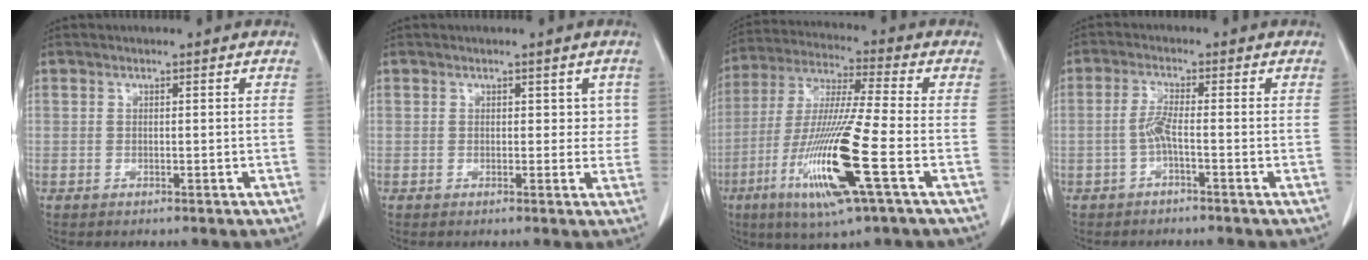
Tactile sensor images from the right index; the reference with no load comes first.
{"total": 2.4, "force": [0.7, 1.7, 1.5], "torque": [-0.003, 0.004, 0.007]}
{"total": 16.8, "force": [-5.9, 0.0, 15.7], "torque": [-0.327, -0.027, -0.113]}
{"total": 2.8, "force": [-1.0, -0.1, 2.6], "torque": [-0.054, 0.003, -0.021]}